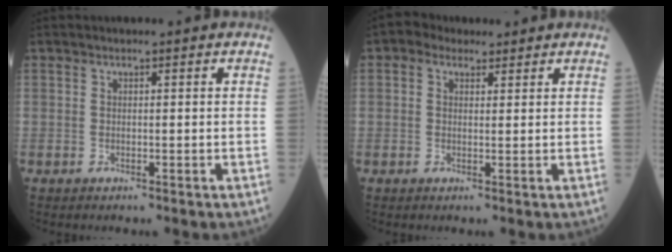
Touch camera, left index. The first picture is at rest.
{"total": 3.4, "force": [2.0, 2.4, 1.3], "torque": [-0.029, 0.024, 0.034]}